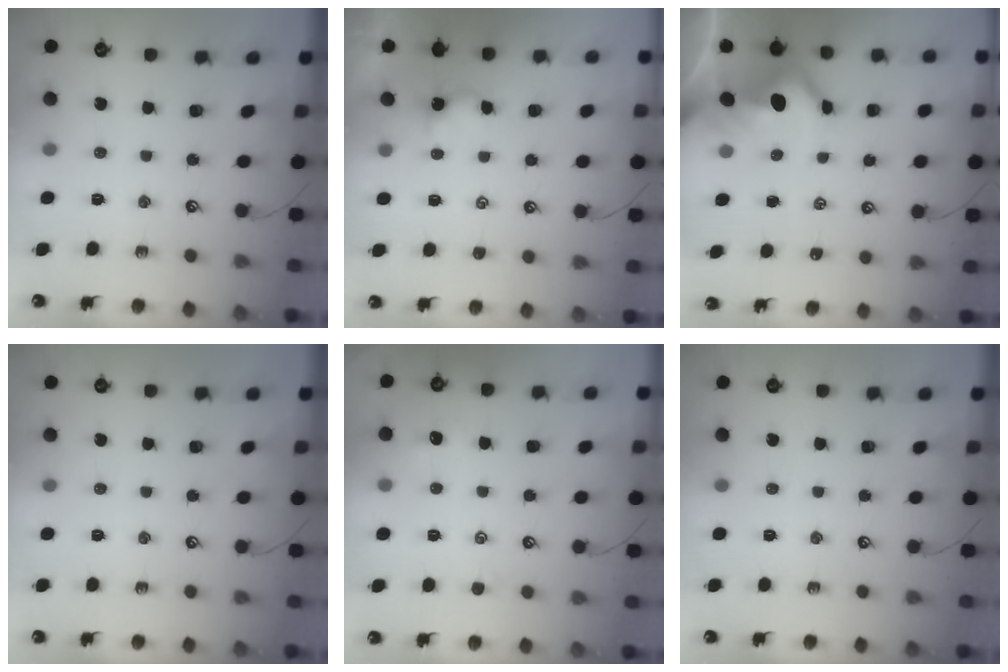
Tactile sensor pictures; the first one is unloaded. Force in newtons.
{"total": 0.8, "press": 0.8, "slide": 0.1}
{"total": 9.4, "press": 9.4, "slide": 1.2}
{"total": 0.0}
{"total": 1.4, "press": 1.4, "slide": 0.3}
{"total": 0.0}